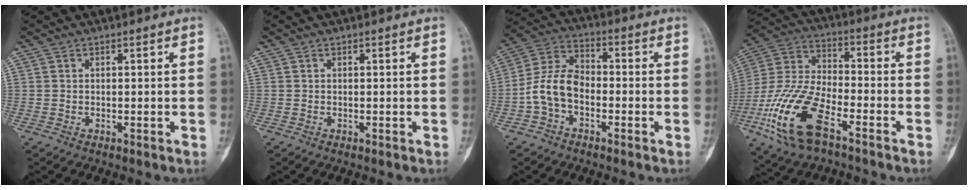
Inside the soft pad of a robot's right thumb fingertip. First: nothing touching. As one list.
[{"total": 0.0}, {"total": 9.2, "force": [-2.6, 6.1, 6.4], "torque": [-0.118, 0.037, -0.063]}, {"total": 18.3, "force": [-8.7, 8.1, 14.0], "torque": [-0.296, 0.029, -0.168]}]